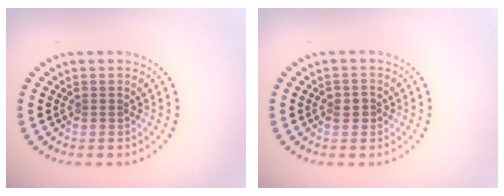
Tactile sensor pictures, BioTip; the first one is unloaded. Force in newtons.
{"total": 1.2, "press": 1.2, "slide": 0.2}